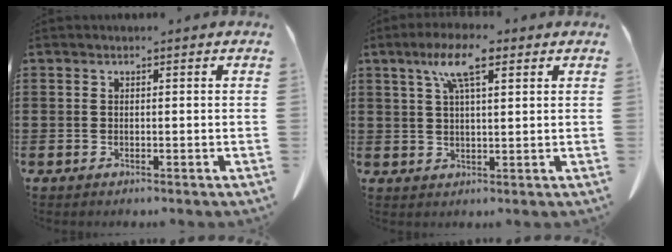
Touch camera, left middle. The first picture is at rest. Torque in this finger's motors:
{"motor_torque": [2.03, 0.11, 0.91, 0.21]}